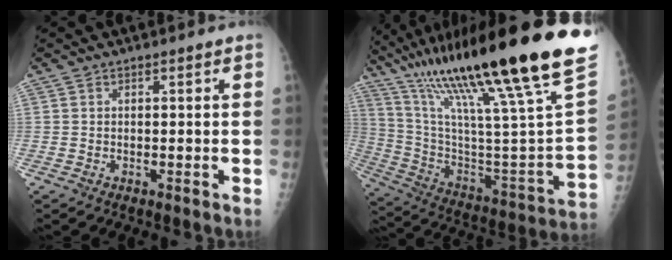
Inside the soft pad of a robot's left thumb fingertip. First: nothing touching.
{"total": 41.4, "force": [27.1, 5.6, 30.7], "torque": [-0.413, -0.087, 0.436]}